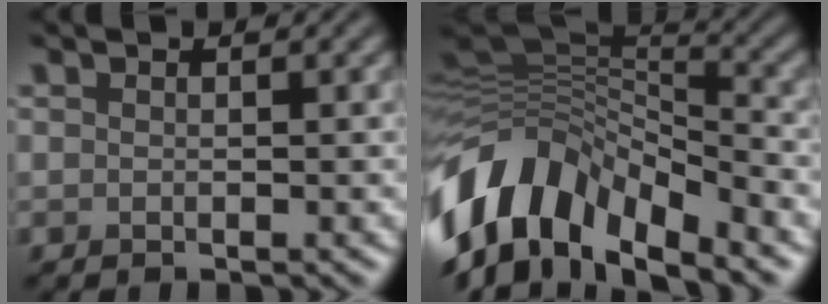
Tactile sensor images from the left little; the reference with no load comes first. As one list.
[{"total": 12.4, "force": [-5.6, 6.7, 8.7], "torque": [-0.170, 0.009, -0.113]}]